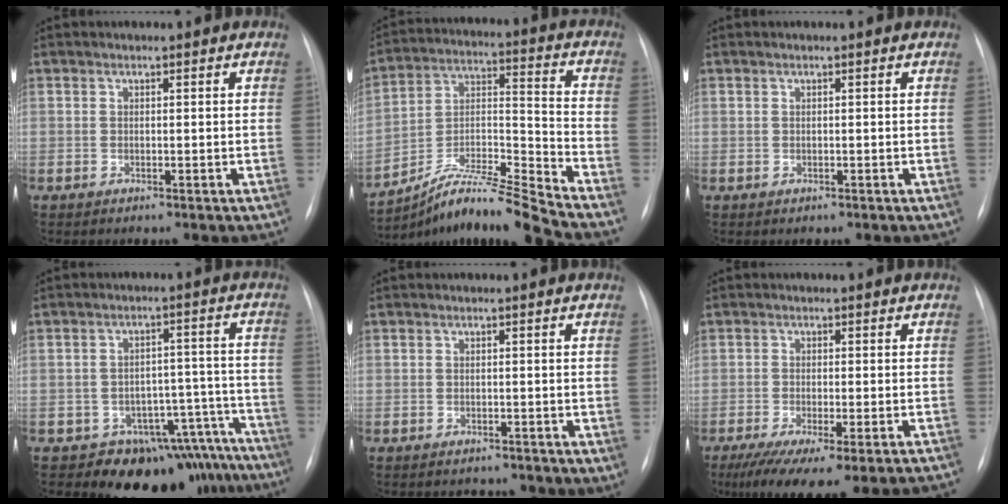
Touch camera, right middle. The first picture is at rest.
{"total": 14.0, "force": [-12.9, -2.3, 4.8], "torque": [-0.077, 0.025, -0.232]}
{"total": 0.0}
{"total": 13.8, "force": [-12.0, 6.8, 0.8], "torque": [0.037, 0.069, -0.151]}
{"total": 1.7, "force": [-1.1, 1.1, 0.7], "torque": [-0.007, 0.000, -0.009]}
{"total": 12.1, "force": [-9.0, 1.7, 7.9], "torque": [-0.112, -0.021, -0.137]}